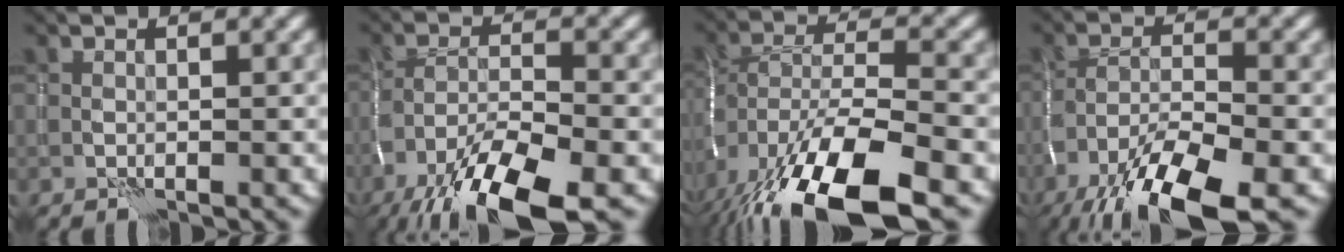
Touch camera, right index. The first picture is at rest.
{"total": 11.4, "force": [-7.2, 3.4, 8.2], "torque": [-0.160, -0.008, -0.131]}
{"total": 15.1, "force": [-7.9, 6.1, 11.3], "torque": [-0.221, -0.030, -0.132]}
{"total": 11.5, "force": [-7.2, 3.4, 8.2], "torque": [-0.162, -0.009, -0.131]}